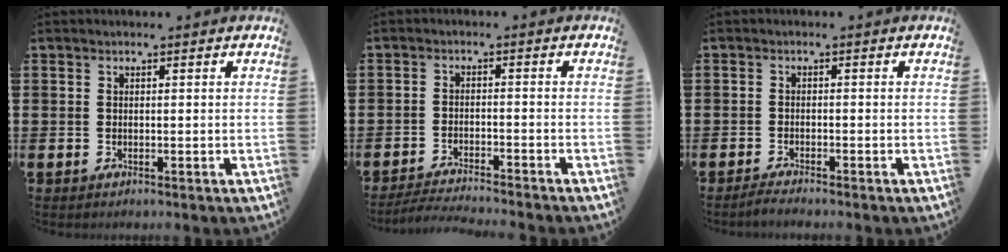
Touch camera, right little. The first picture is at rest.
{"total": 2.7, "force": [-2.7, -0.2, 0.6], "torque": [-0.009, 0.002, -0.054]}
{"total": 1.3, "force": [-1.2, 0.0, 0.6], "torque": [-0.011, 0.001, -0.024]}